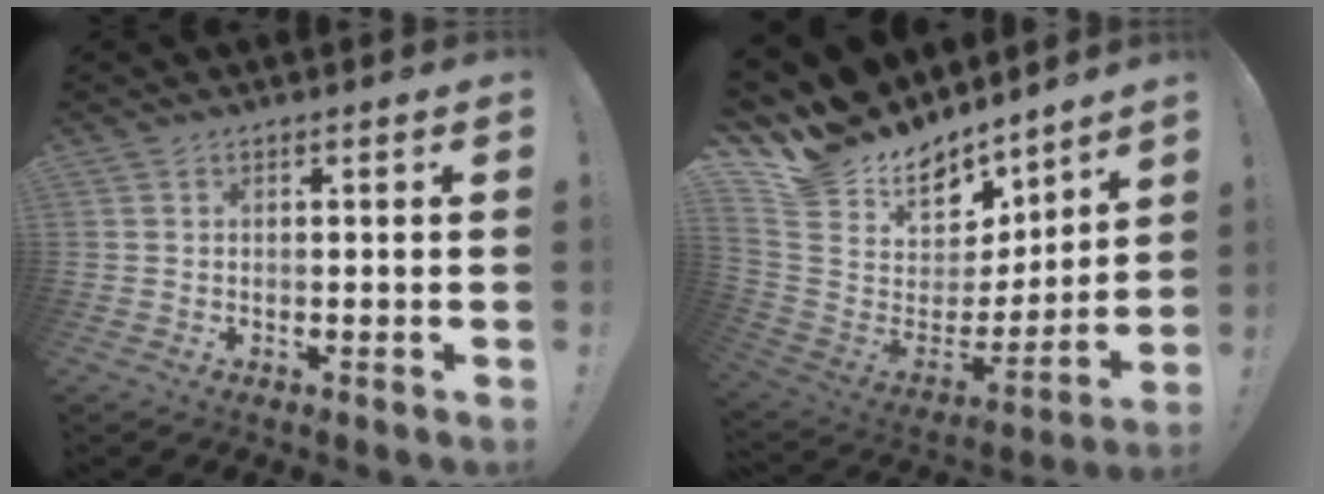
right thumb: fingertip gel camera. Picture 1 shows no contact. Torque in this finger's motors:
{"motor_torque": [-1.20, 2.62, 0.22, 0.24, 0.01]}